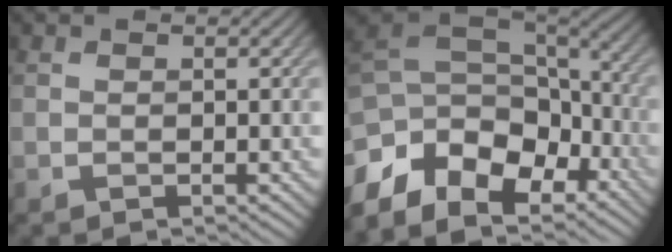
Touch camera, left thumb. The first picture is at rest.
{"total": 14.2, "force": [-7.4, 8.8, 8.4], "torque": [-0.232, -0.022, -0.116]}